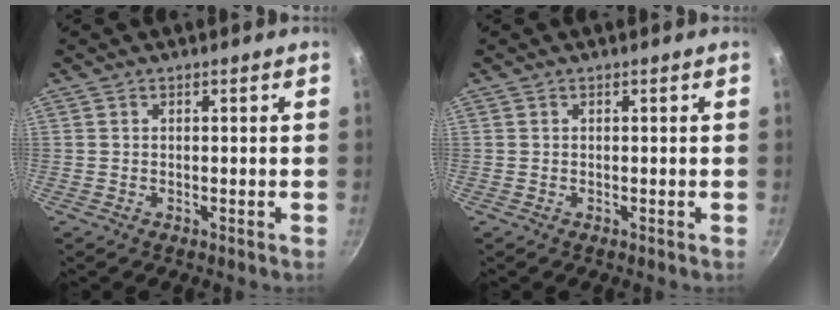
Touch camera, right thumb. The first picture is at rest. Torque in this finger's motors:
{"motor_torque": [0.00, -0.05, 0.16, 0.27, -0.01]}